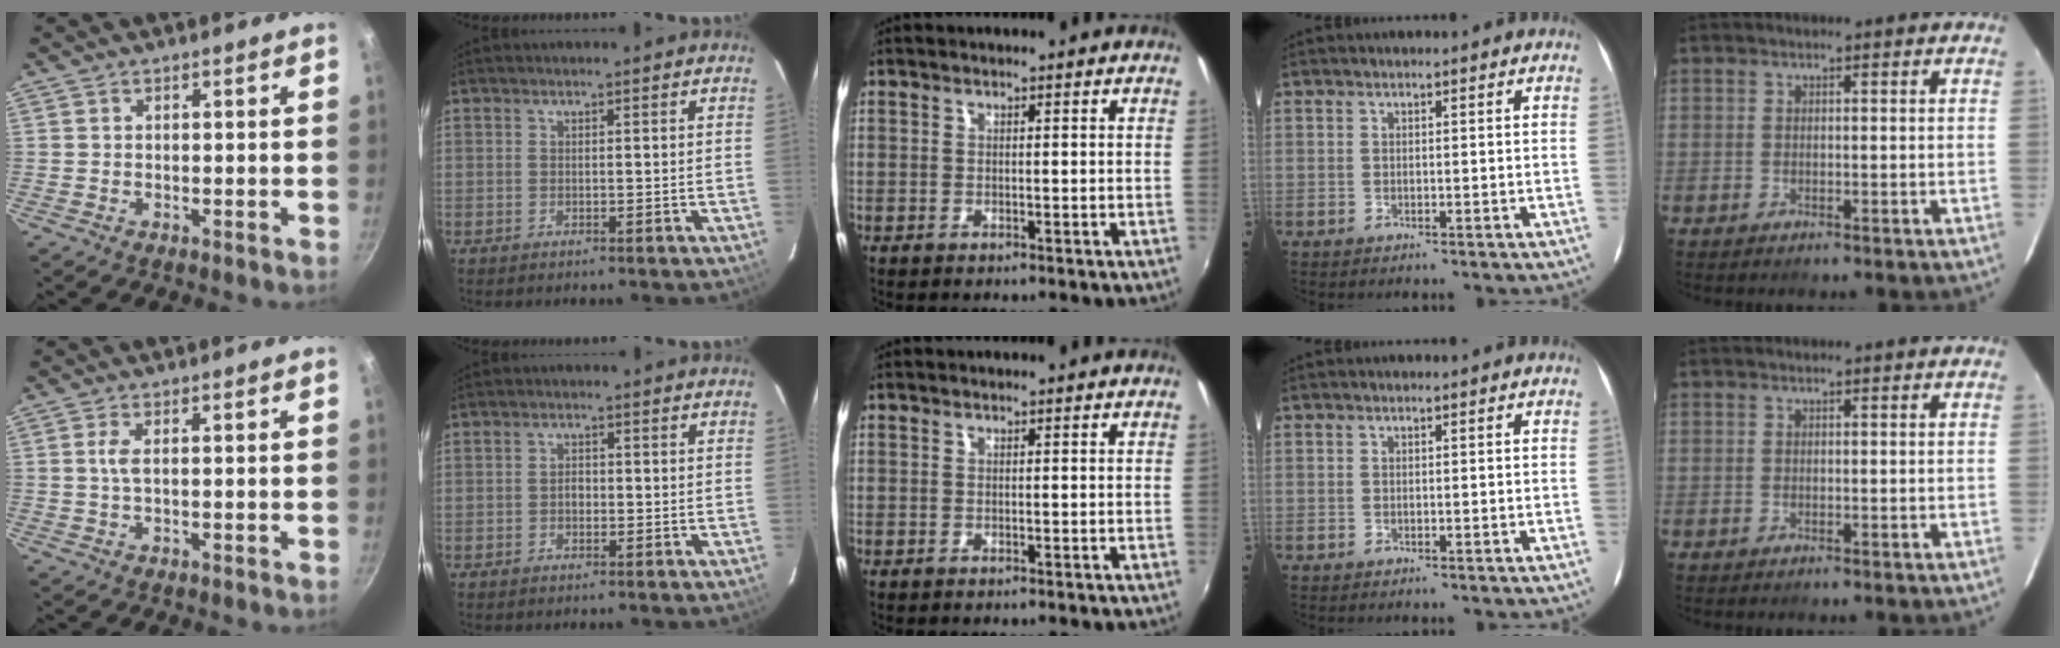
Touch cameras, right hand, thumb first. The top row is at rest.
{"thumb": {"total": 2.0, "force": [0.3, 0.6, 1.9], "torque": [-0.047, 0.002, 0.007]}, "index": {"total": 1.6, "force": [-0.4, 1.3, 0.9], "torque": [-0.015, 0.006, -0.008]}}